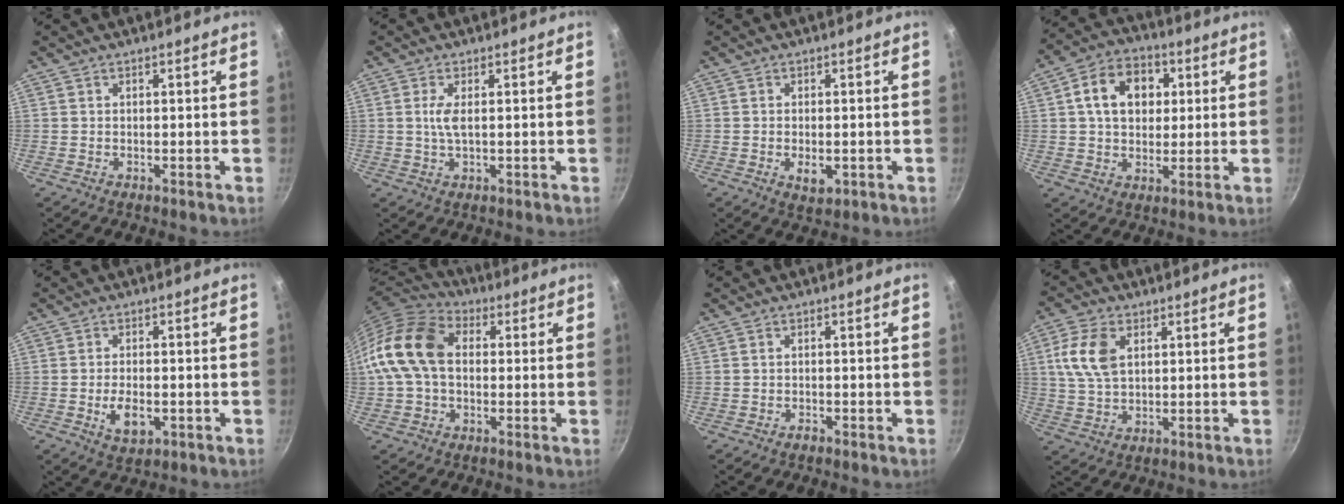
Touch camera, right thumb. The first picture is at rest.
{"total": 2.9, "force": [0.3, 0.7, 2.8], "torque": [-0.066, 0.000, 0.006]}
{"total": 3.7, "force": [-0.9, 1.9, 3.0], "torque": [-0.046, -0.004, -0.009]}
{"total": 11.9, "force": [2.7, 8.9, 7.5], "torque": [-0.096, 0.014, 0.033]}
{"total": 5.8, "force": [-1.5, 3.1, 4.6], "torque": [-0.076, 0.001, -0.021]}
{"total": 14.7, "force": [0.8, 10.3, 10.4], "torque": [-0.179, 0.031, -0.003]}
{"total": 1.0, "force": [-0.8, 0.4, 0.4], "torque": [-0.008, 0.009, -0.014]}
{"total": 9.0, "force": [2.5, 5.5, 6.6], "torque": [-0.127, 0.001, 0.046]}